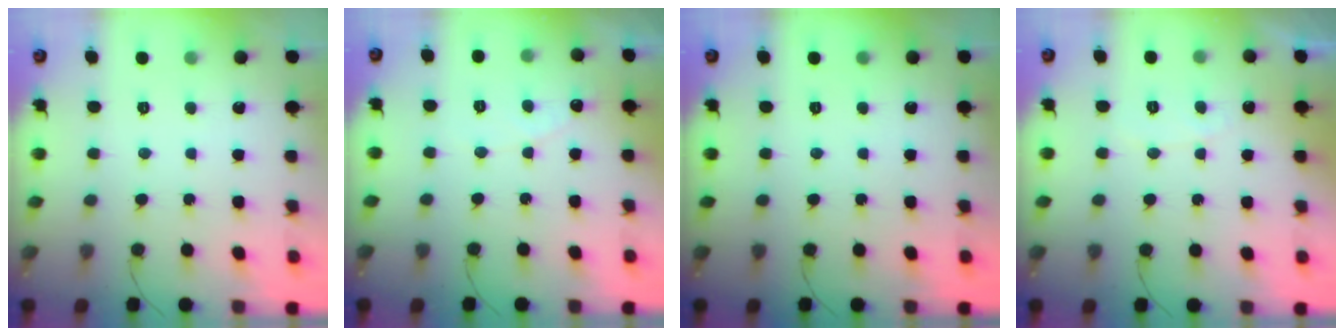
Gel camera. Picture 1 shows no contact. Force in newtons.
{"total": 2.9, "press": 2.9, "slide": 0.2}
{"total": 0.0}
{"total": 3.4, "press": 3.4, "slide": 0.2}